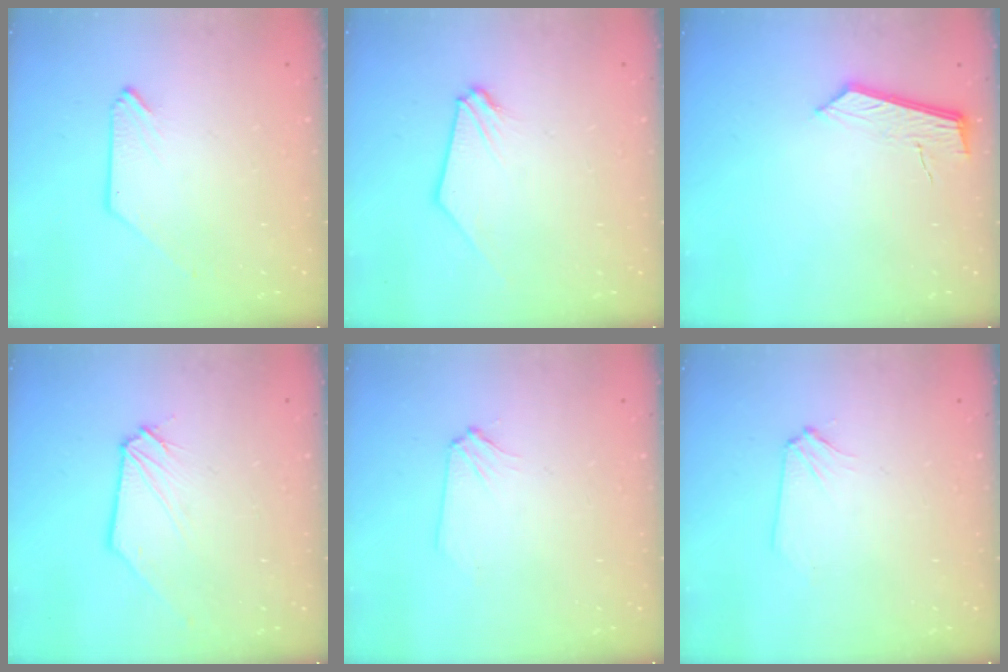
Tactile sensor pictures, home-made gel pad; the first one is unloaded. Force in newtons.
{"total": 0.9, "press": 0.8, "slide": 0.2}
{"total": 5.8, "press": 5.7, "slide": 0.7}
{"total": 0.0}
{"total": 2.2, "press": 2.2, "slide": 0.3}
{"total": 2.2, "press": 2.2, "slide": 0.3}